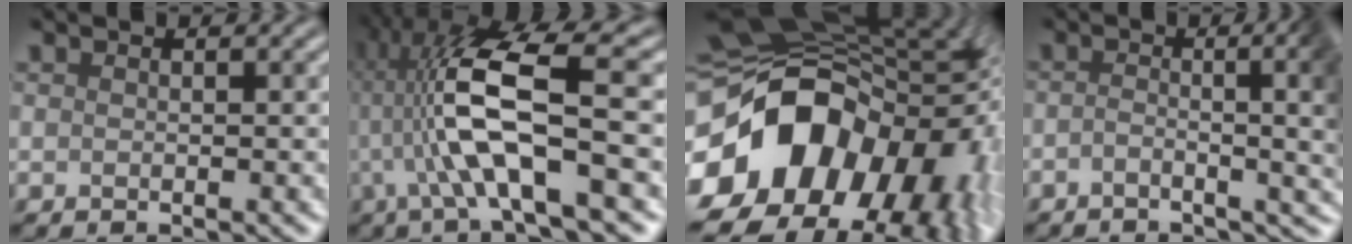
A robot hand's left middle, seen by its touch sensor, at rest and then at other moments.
{"total": 9.9, "force": [-0.9, 1.8, 9.7], "torque": [-0.210, 0.012, -0.001]}
{"total": 18.4, "force": [-3.6, 14.6, 10.7], "torque": [-0.235, -0.025, -0.019]}
{"total": 9.1, "force": [-1.3, 3.2, 8.5], "torque": [-0.095, 0.001, -0.007]}